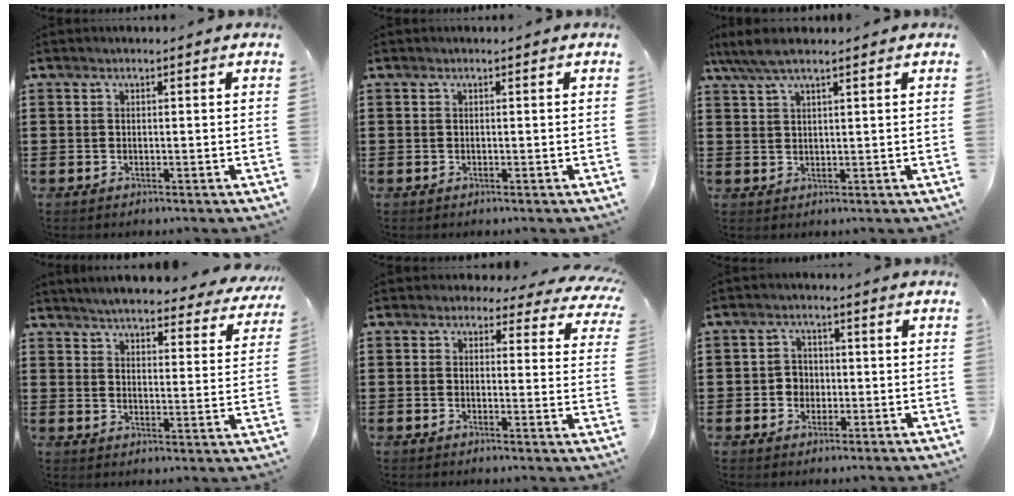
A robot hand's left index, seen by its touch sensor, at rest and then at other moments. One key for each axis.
{"total": 0.0}
{"total": 4.7, "fx": 3.4, "fy": 0.6, "fz": 3.1, "tx": -0.067, "ty": 0.001, "tz": 0.064}
{"total": 5.0, "fx": 4.9, "fy": -0.1, "fz": 1.0, "tx": -0.043, "ty": -0.031, "tz": 0.085}
{"total": 3.0, "fx": 2.6, "fy": 1.2, "fz": 1.1, "tx": -0.027, "ty": -0.007, "tz": 0.044}
{"total": 2.8, "fx": -0.6, "fy": 2.6, "fz": 1.0, "tx": -0.029, "ty": 0.007, "tz": -0.016}